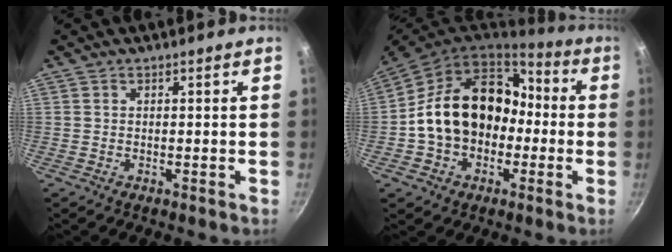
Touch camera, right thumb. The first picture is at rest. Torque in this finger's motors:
{"motor_torque": [2.25, 2.36, 0.70, -0.62, 0.31]}